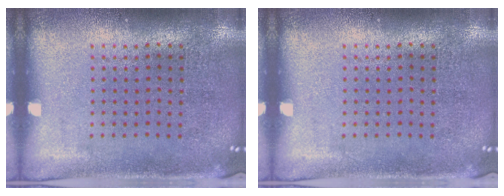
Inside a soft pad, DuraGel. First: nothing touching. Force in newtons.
{"total": 0.0}